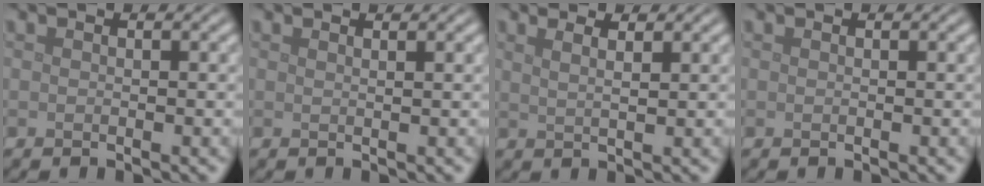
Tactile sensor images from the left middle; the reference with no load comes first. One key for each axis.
{"total": 1.1, "fx": 0.8, "fy": 0.4, "fz": 0.7, "tx": 0.001, "ty": 0.002, "tz": 0.000}
{"total": 3.2, "fx": 2.0, "fy": 1.4, "fz": 2.1, "tx": -0.013, "ty": 0.018, "tz": -0.001}
{"total": 0.0}